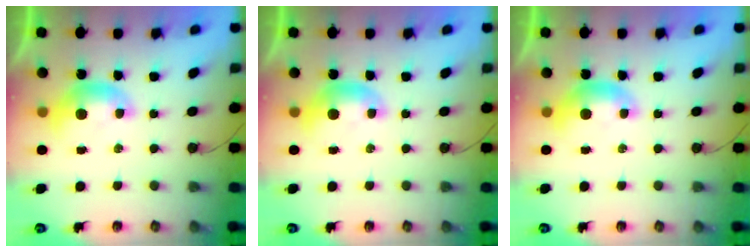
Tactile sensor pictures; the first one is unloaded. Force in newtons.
{"total": 0.0}
{"total": 0.0}